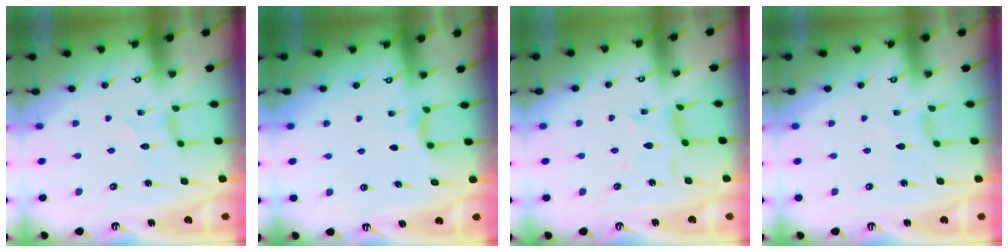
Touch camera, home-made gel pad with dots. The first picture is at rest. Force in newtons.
{"total": 4.8, "press": 4.7, "slide": 0.6}
{"total": 5.2, "press": 5.2, "slide": 0.6}
{"total": 1.6, "press": 1.5, "slide": 0.4}